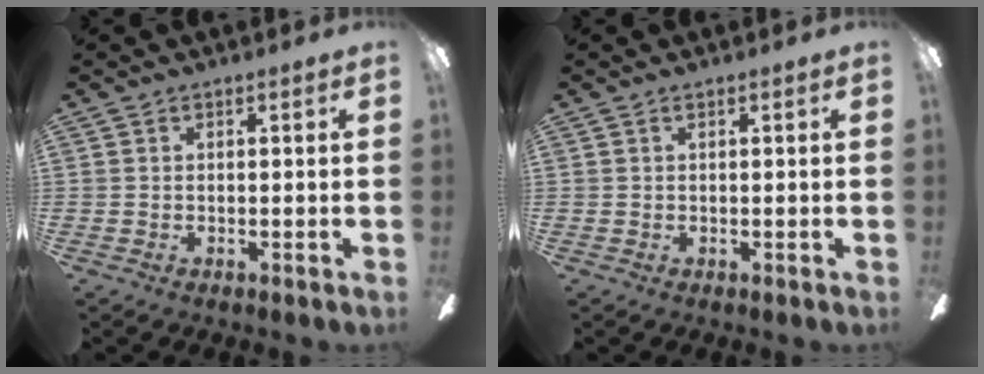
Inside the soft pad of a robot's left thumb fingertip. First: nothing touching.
{"total": 0.0}